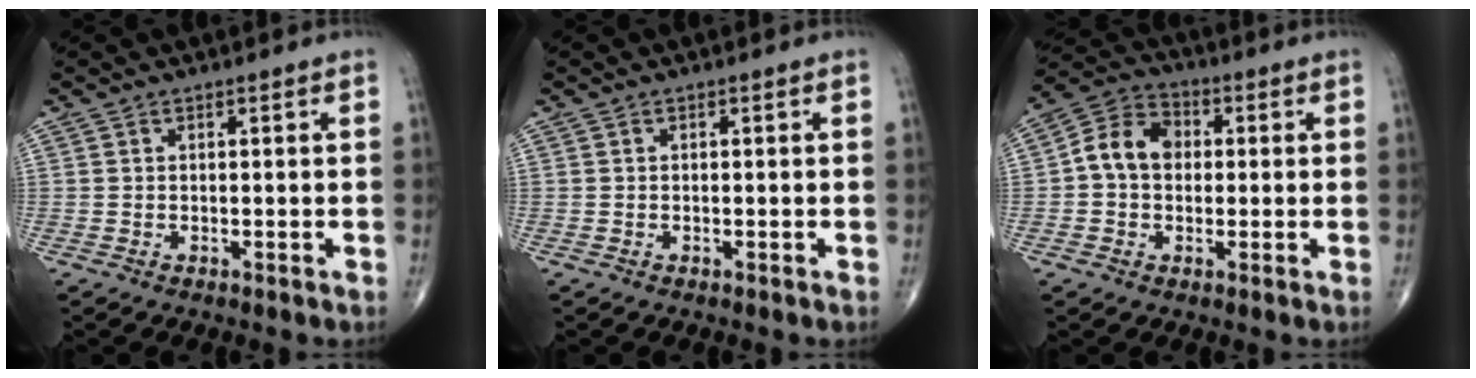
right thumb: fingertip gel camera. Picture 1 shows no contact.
{"total": 0.0}
{"total": 9.2, "force": [0.4, 7.2, 5.7], "torque": [-0.085, 0.029, -0.005]}